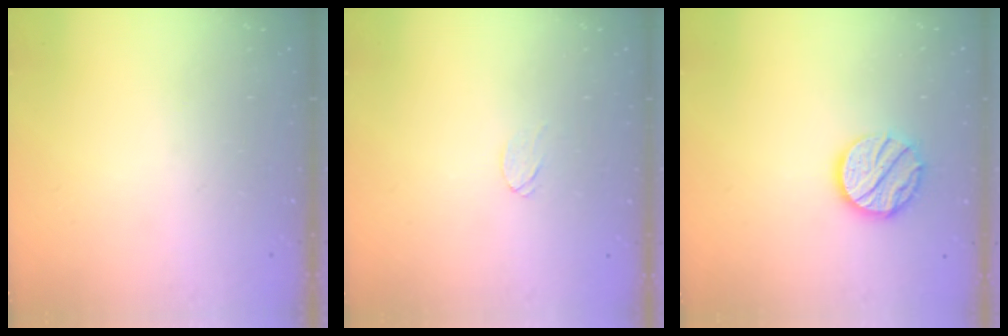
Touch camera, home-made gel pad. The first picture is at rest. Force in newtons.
{"total": 3.4, "press": 3.4, "slide": 0.3}
{"total": 11.9, "press": 11.9, "slide": 1.0}